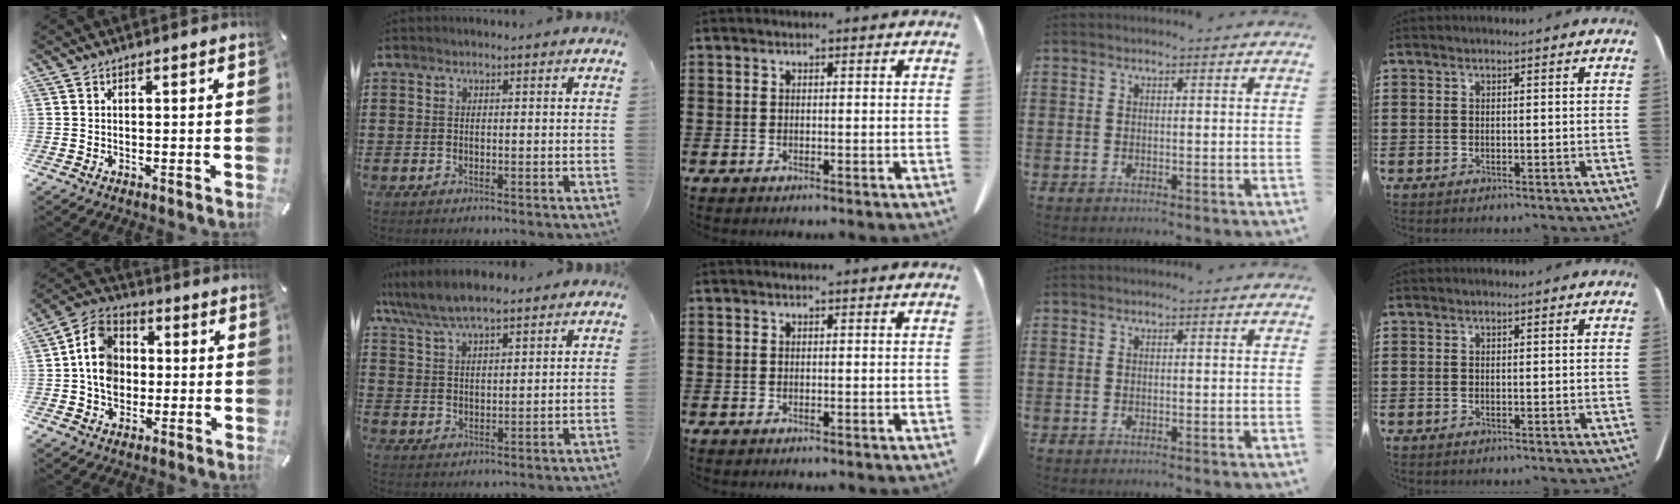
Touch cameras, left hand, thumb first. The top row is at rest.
{"thumb": {"total": 11.1, "force": [-0.5, 9.5, 5.7], "torque": [-0.125, 0.021, -0.010]}, "index": {"total": 6.7, "force": [5.8, 1.7, 3.0], "torque": [-0.076, -0.013, 0.105]}}